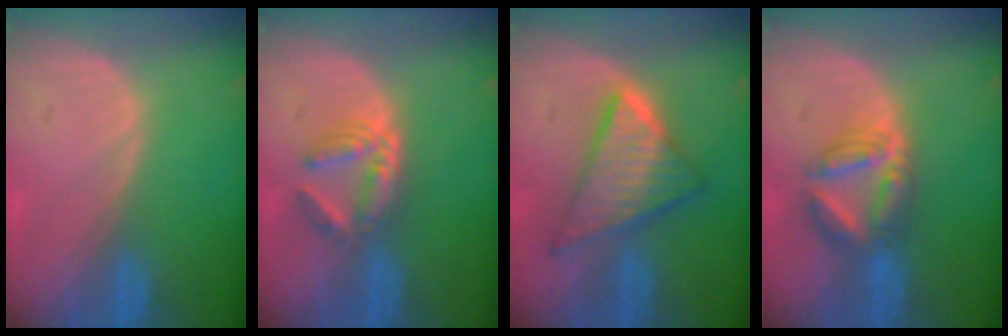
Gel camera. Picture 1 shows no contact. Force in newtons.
{"total": 5.9, "press": 5.2, "slide": 2.9}
{"total": 9.0, "press": 9.0, "slide": 0.7}
{"total": 6.5, "press": 6.5, "slide": 0.4}